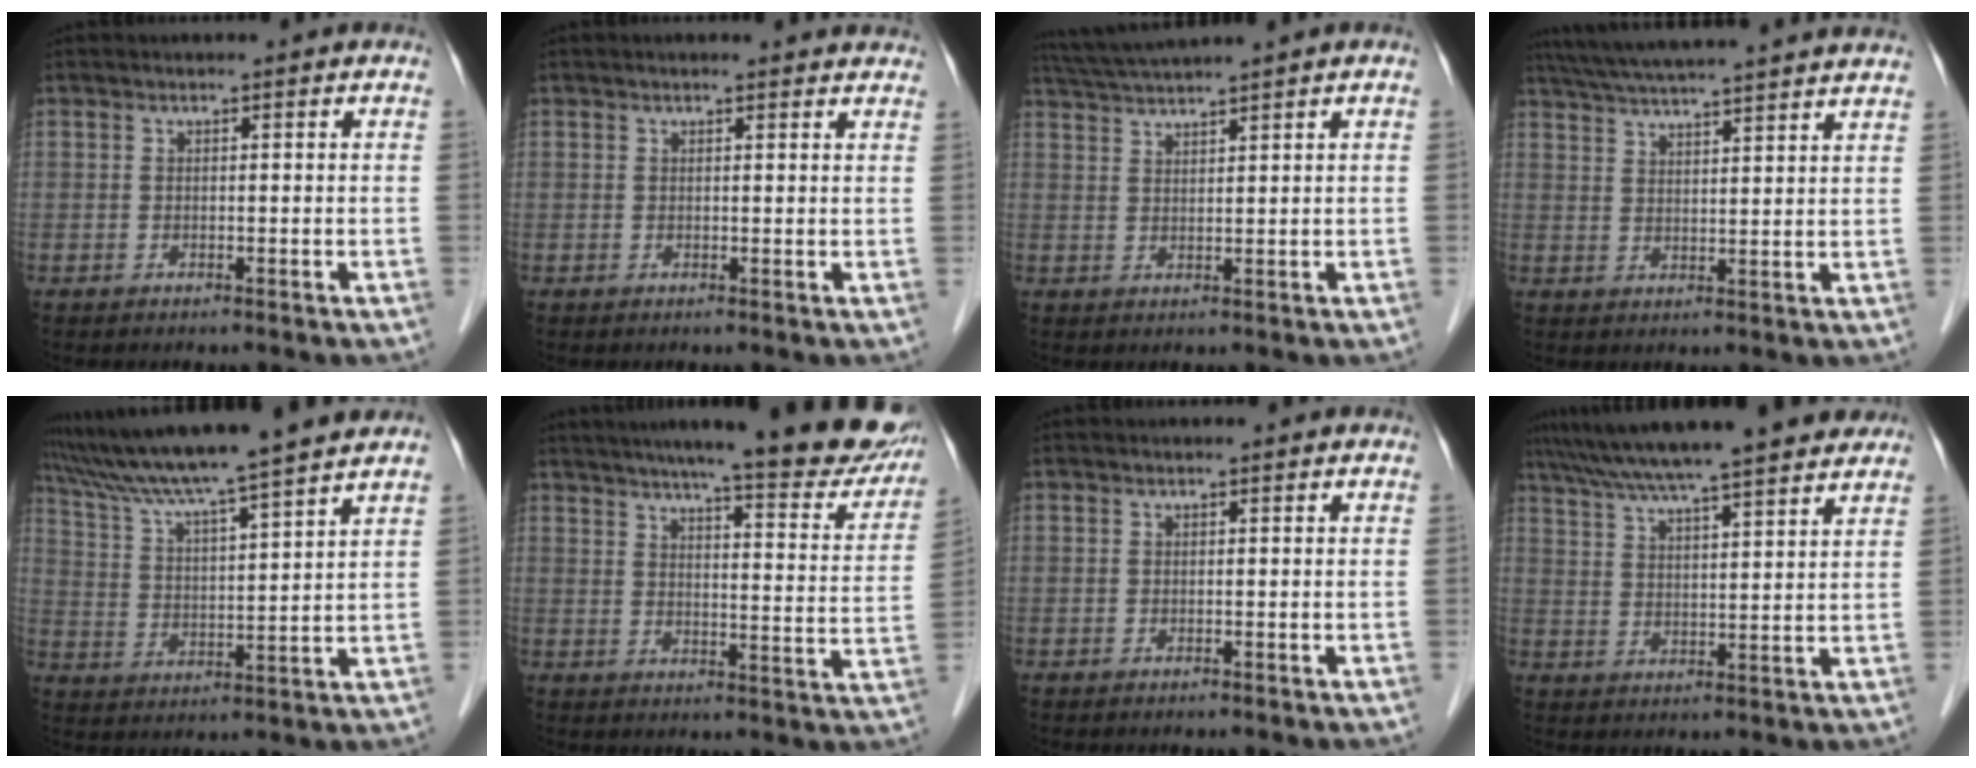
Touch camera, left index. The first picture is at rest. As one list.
[{"total": 5.1, "force": [4.8, 1.0, 1.6], "torque": [-0.014, 0.014, 0.039]}, {"total": 5.5, "force": [4.9, -1.6, 2.0], "torque": [-0.042, 0.020, 0.094]}, {"total": 20.6, "force": [18.6, 0.6, 8.9], "torque": [-0.153, 0.027, 0.253]}, {"total": 16.5, "force": [14.3, -1.3, 8.0], "torque": [-0.147, 0.010, 0.225]}, {"total": 23.2, "force": [19.5, 2.9, 12.2], "torque": [-0.170, -0.030, 0.239]}, {"total": 0.0}, {"total": 20.1, "force": [17.3, 1.5, 10.0], "torque": [-0.171, 0.034, 0.246]}]